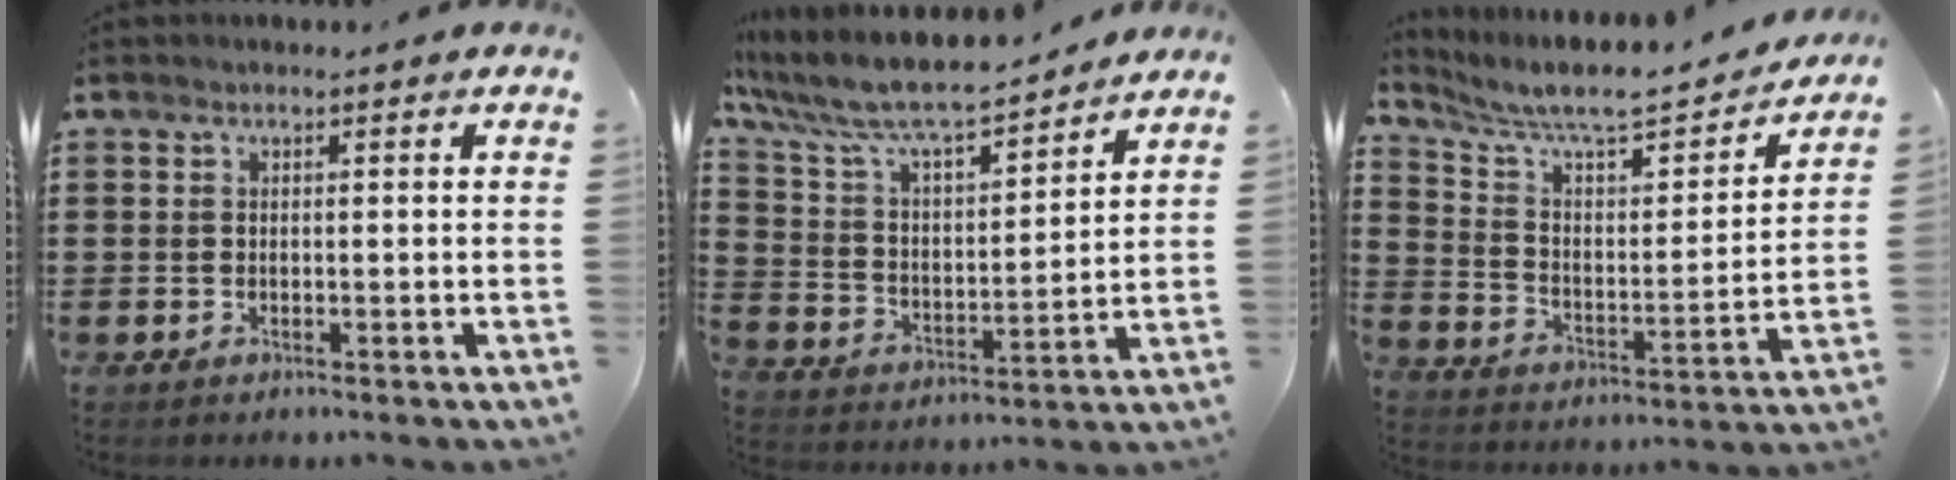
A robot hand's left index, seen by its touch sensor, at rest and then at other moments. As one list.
[{"total": 8.3, "force": [7.4, 1.3, 3.5], "torque": [-0.101, -0.049, 0.125]}, {"total": 7.3, "force": [6.6, 0.8, 3.1], "torque": [-0.090, -0.047, 0.108]}]